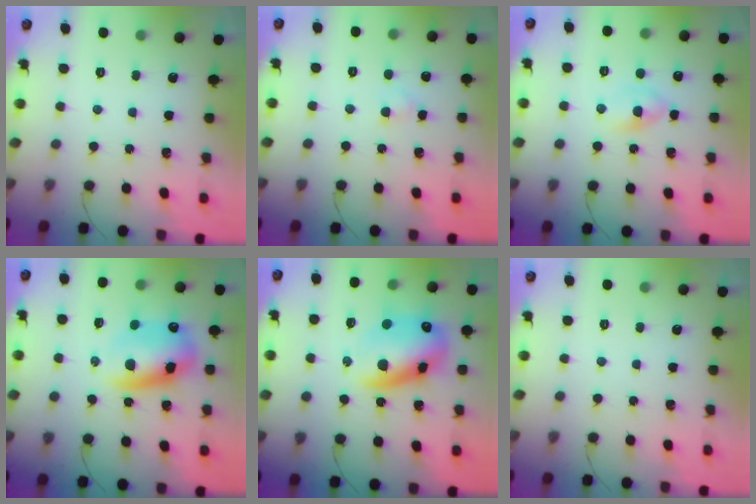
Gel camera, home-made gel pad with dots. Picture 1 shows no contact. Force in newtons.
{"total": 1.9, "press": 1.7, "slide": 0.9}
{"total": 2.6, "press": 2.3, "slide": 1.1}
{"total": 12.9, "press": 12.4, "slide": 3.5}
{"total": 16.8, "press": 16.3, "slide": 4.1}
{"total": 0.0}